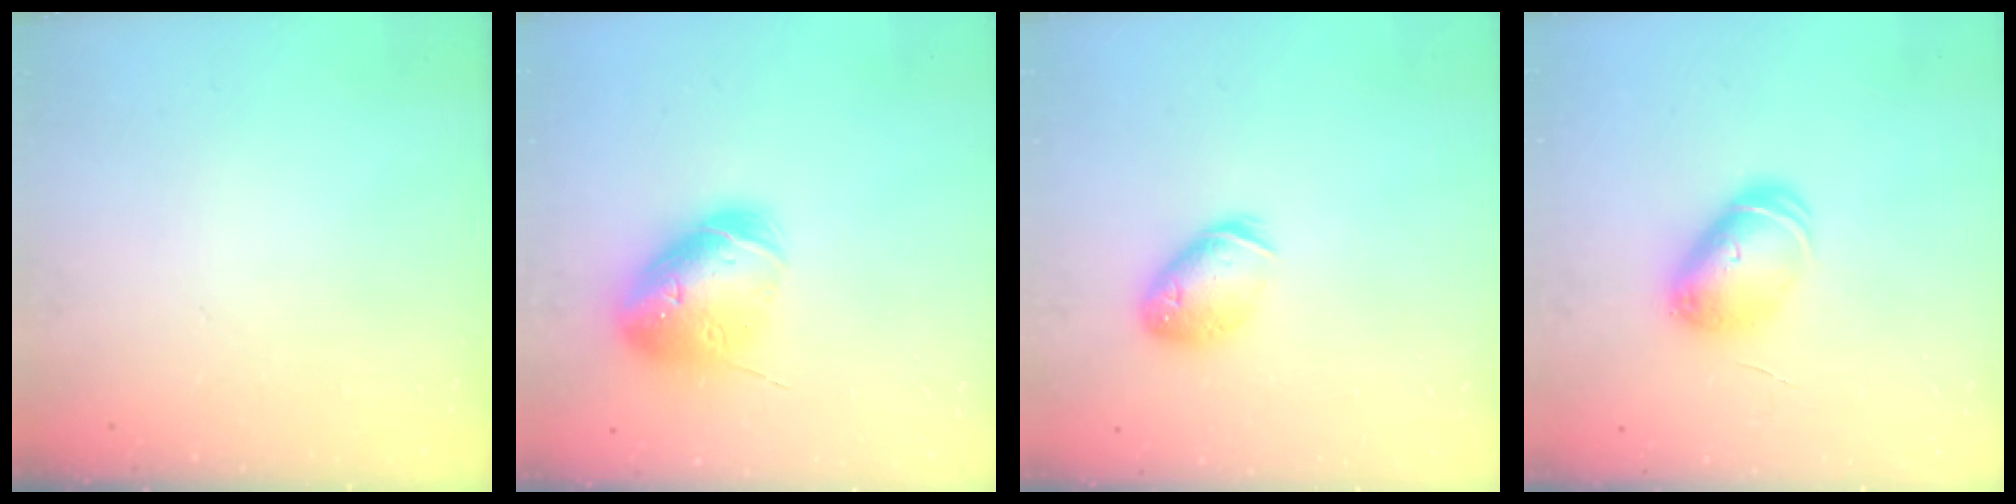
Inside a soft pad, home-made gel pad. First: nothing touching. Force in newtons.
{"total": 19.7, "press": 19.5, "slide": 2.9}
{"total": 12.4, "press": 12.3, "slide": 1.9}
{"total": 8.1, "press": 8.1, "slide": 1.1}